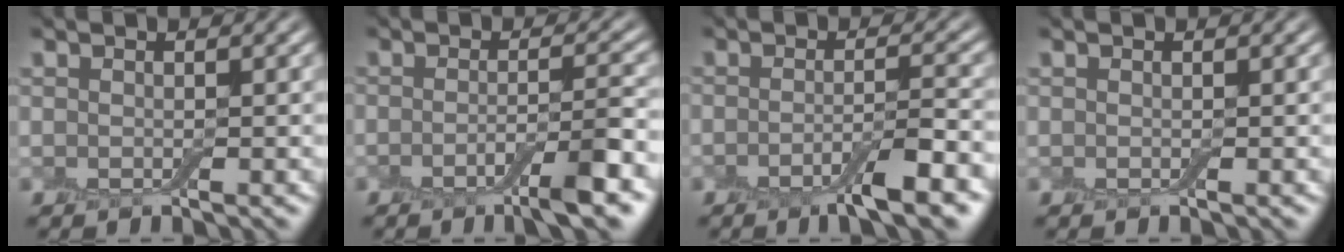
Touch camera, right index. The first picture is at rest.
{"total": 4.0, "force": [-2.0, 0.4, 3.4], "torque": [-0.052, 0.003, -0.039]}
{"total": 4.3, "force": [-2.5, 0.6, 3.5], "torque": [-0.057, -0.003, -0.043]}
{"total": 0.0}